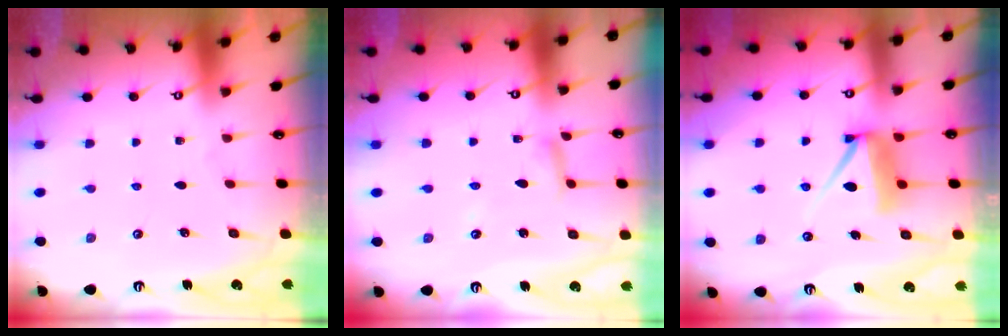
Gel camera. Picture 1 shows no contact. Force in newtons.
{"total": 6.1, "press": 6.1, "slide": 0.5}
{"total": 8.3, "press": 8.2, "slide": 0.9}